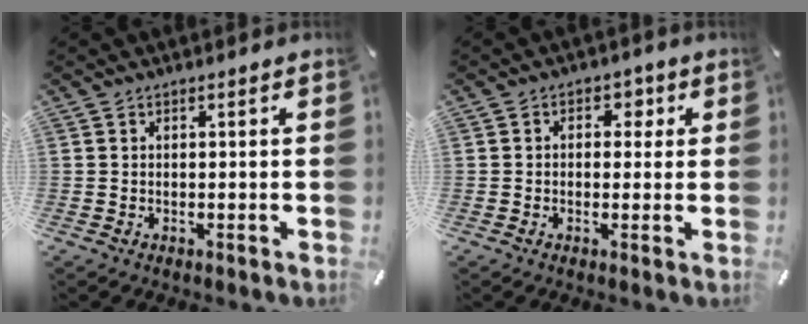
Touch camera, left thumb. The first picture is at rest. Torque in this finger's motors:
{"motor_torque": [0.22, -0.20, 0.15, 0.03, -0.05]}